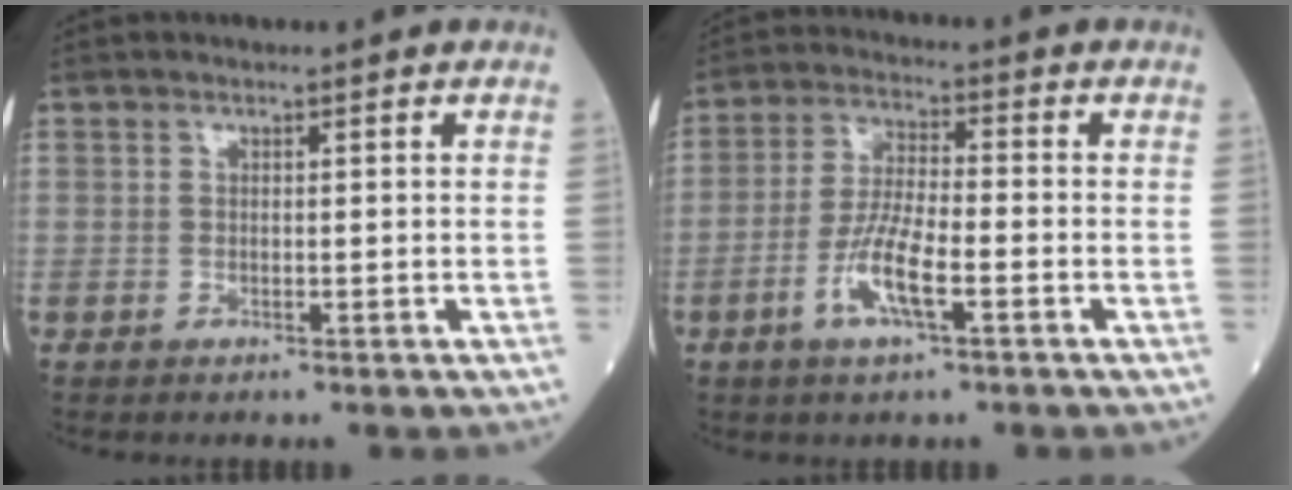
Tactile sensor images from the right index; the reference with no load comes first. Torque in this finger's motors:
{"motor_torque": [0.08, -0.23, 0.19, 0.13]}